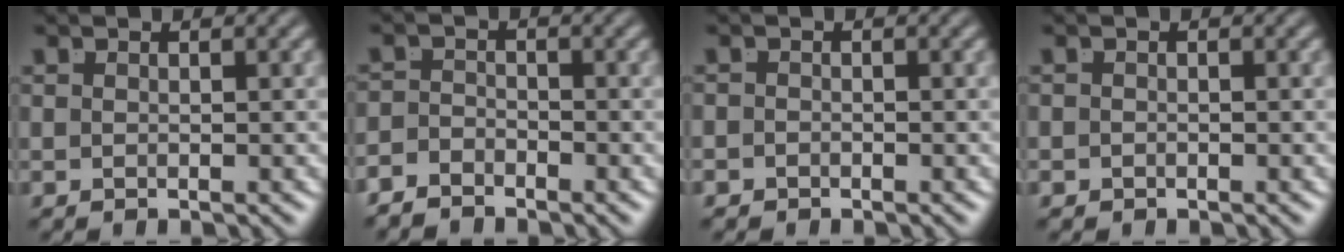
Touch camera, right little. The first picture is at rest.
{"total": 2.6, "force": [-2.5, 0.8, 0.1], "torque": [0.000, -0.018, -0.039]}
{"total": 1.2, "force": [-1.0, 0.4, -0.3], "torque": [0.002, -0.014, -0.012]}
{"total": 0.8, "force": [-0.7, 0.4, -0.1], "torque": [-0.004, -0.011, -0.005]}